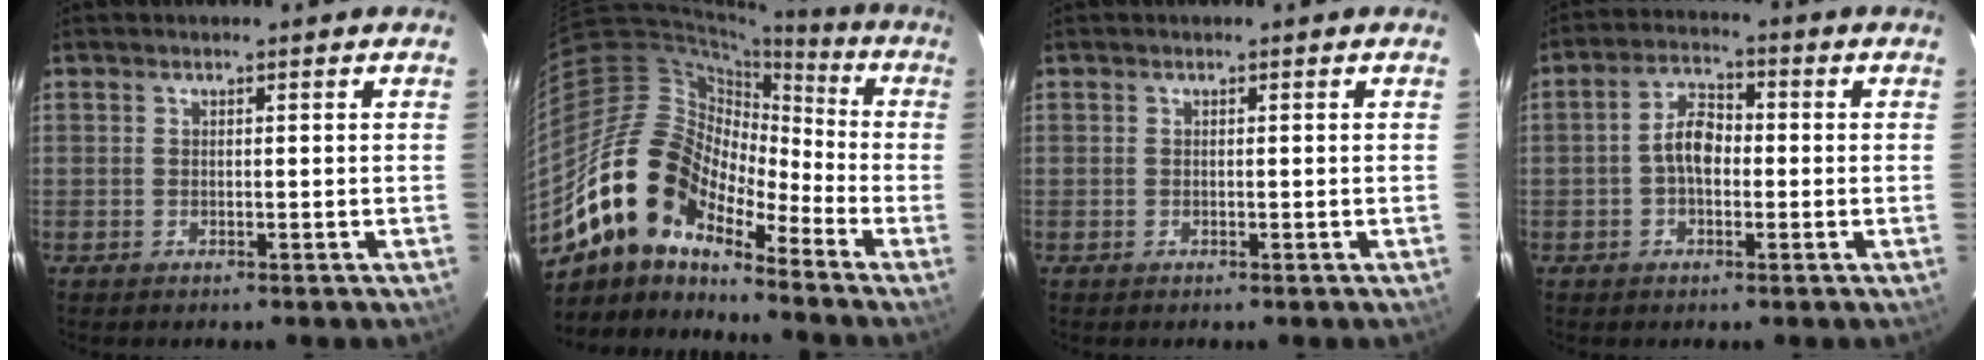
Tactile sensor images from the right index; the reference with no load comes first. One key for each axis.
{"total": 16.2, "fx": -11.9, "fy": 7.7, "fz": 8.0, "tx": -0.138, "ty": 0.008, "tz": -0.237}
{"total": 0.0}
{"total": 5.5, "fx": -0.8, "fy": 3.3, "fz": 4.4, "tx": -0.084, "ty": 0.018, "tz": -0.015}